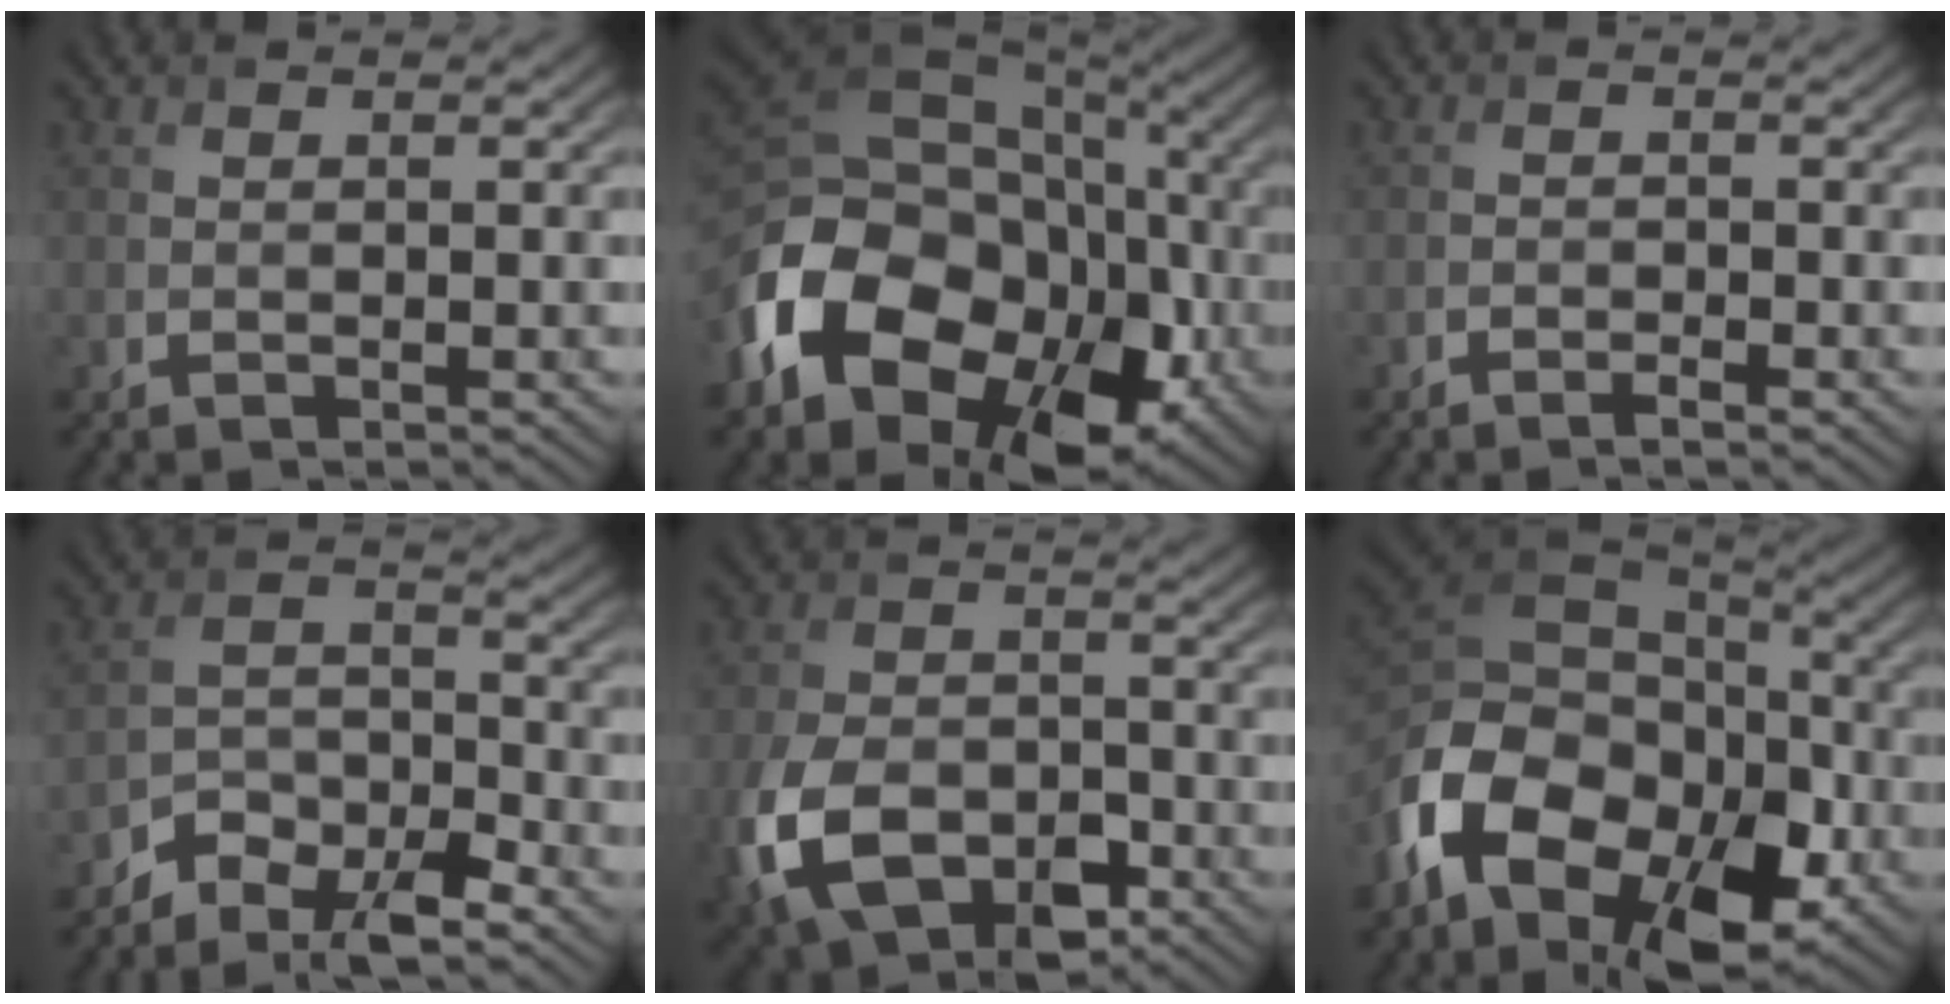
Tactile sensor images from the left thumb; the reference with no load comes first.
{"total": 18.5, "force": [-6.0, 13.3, 11.4], "torque": [-0.244, -0.039, -0.094]}
{"total": 1.4, "force": [-1.1, 0.4, 0.8], "torque": [-0.013, -0.002, -0.020]}
{"total": 7.2, "force": [-5.9, 2.7, 3.0], "torque": [-0.054, -0.001, -0.126]}
{"total": 11.7, "force": [-4.9, 7.5, 7.5], "torque": [-0.185, -0.027, -0.085]}
{"total": 18.1, "force": [-7.6, 11.7, 11.5], "torque": [-0.259, -0.045, -0.133]}